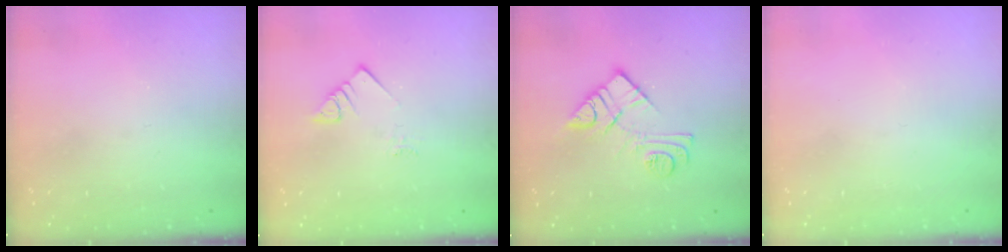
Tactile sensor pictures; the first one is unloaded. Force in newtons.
{"total": 3.3, "press": 3.3, "slide": 0.4}
{"total": 11.1, "press": 11.0, "slide": 0.8}
{"total": 1.6, "press": 1.6, "slide": 0.1}